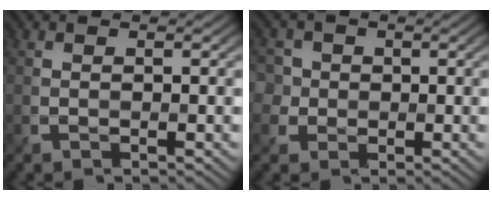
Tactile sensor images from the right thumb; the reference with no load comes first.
{"total": 4.0, "force": [0.8, 3.8, 0.9], "torque": [-0.035, 0.005, 0.004]}